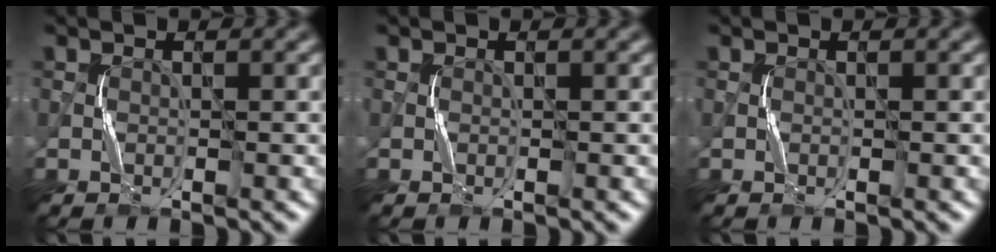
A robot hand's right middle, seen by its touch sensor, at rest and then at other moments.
{"total": 0.0}
{"total": 0.0}